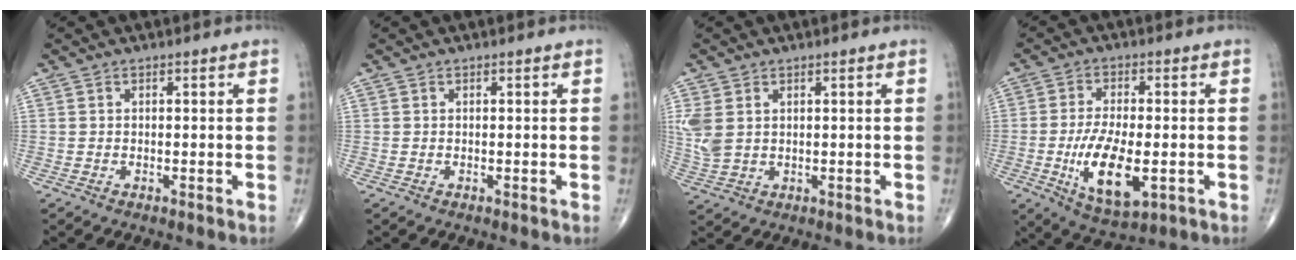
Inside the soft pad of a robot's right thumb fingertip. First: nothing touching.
{"total": 0.0}
{"total": 5.3, "force": [1.3, 3.6, 3.6], "torque": [-0.096, 0.002, 0.036]}
{"total": 12.5, "force": [-2.9, 5.4, 10.9], "torque": [-0.194, -0.009, -0.042]}